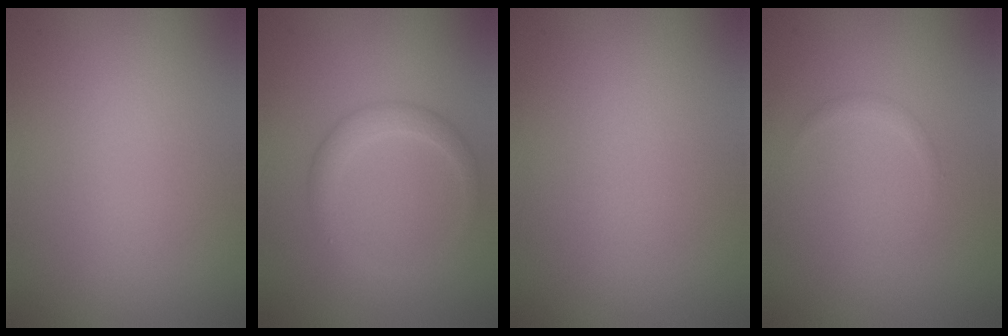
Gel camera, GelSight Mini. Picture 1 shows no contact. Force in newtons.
{"total": 2.1, "press": 2.1, "slide": 0.2}
{"total": 0.0}
{"total": 0.5, "press": 0.5, "slide": 0.0}